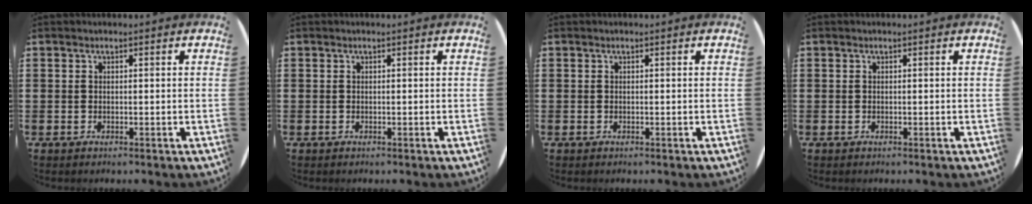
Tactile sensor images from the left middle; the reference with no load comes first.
{"total": 0.0}
{"total": 0.0}
{"total": 0.0}